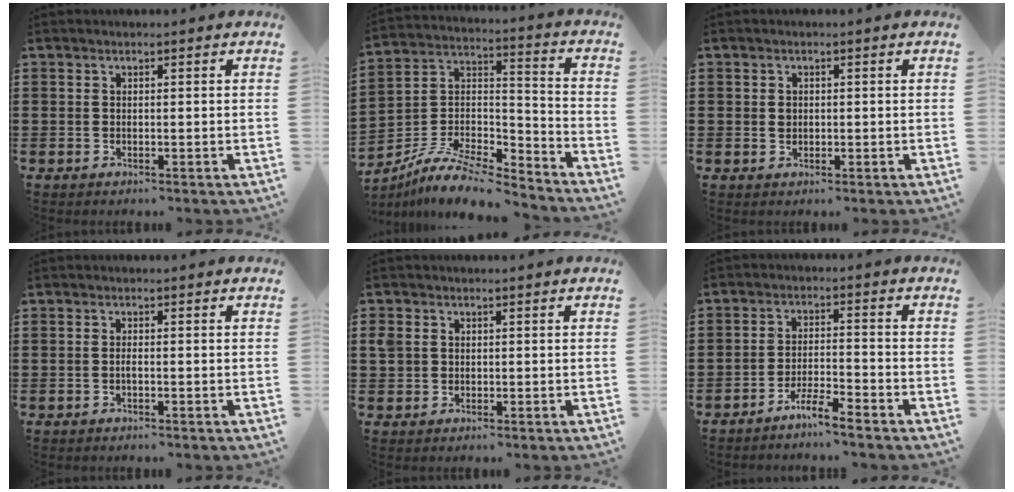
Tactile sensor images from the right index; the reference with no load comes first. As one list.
[{"total": 9.3, "force": [-7.8, 2.7, 4.4], "torque": [-0.097, 0.009, -0.160]}, {"total": 1.1, "force": [0.1, 0.7, 0.8], "torque": [-0.019, 0.002, 0.002]}, {"total": 0.9, "force": [-0.4, -0.1, 0.8], "torque": [-0.016, -0.007, -0.006]}, {"total": 2.1, "force": [0.5, 1.8, 1.0], "torque": [-0.025, 0.009, 0.009]}, {"total": 4.1, "force": [-3.7, -0.2, 1.8], "torque": [-0.040, 0.002, -0.073]}]